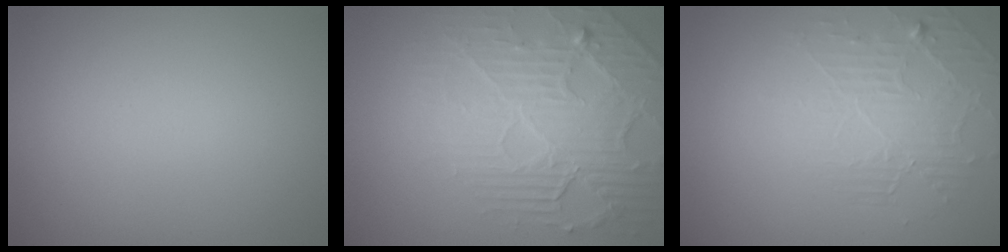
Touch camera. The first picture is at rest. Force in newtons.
{"total": 5.1, "press": 4.6, "slide": 2.2}
{"total": 2.2, "press": 1.4, "slide": 1.7}